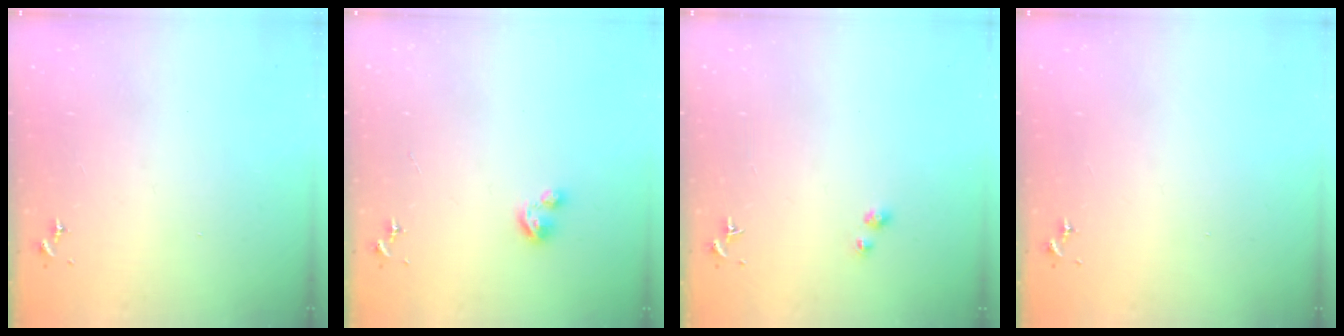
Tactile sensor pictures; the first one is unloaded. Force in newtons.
{"total": 4.4, "press": 4.3, "slide": 0.4}
{"total": 2.7, "press": 2.7, "slide": 0.2}
{"total": 0.0}